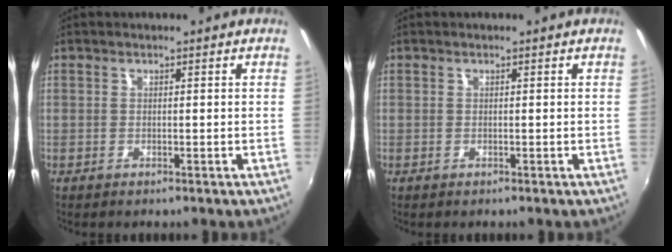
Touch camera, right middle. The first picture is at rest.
{"total": 0.0}